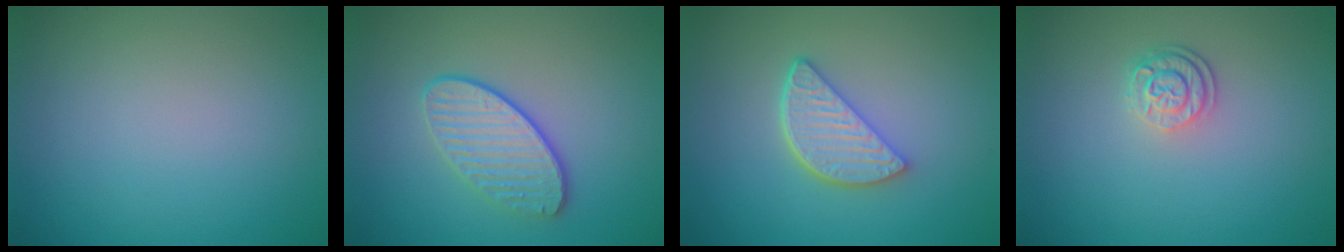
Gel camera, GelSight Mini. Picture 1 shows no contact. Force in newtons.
{"total": 3.5, "press": 3.3, "slide": 1.3}
{"total": 3.9, "press": 3.2, "slide": 2.3}
{"total": 2.5, "press": 1.9, "slide": 1.6}